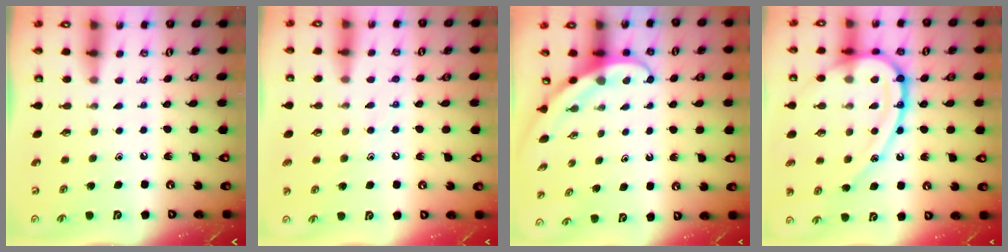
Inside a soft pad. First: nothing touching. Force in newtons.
{"total": 7.5, "press": 7.4, "slide": 0.6}
{"total": 3.8, "press": 3.8, "slide": 0.4}
{"total": 23.4, "press": 23.3, "slide": 2.2}